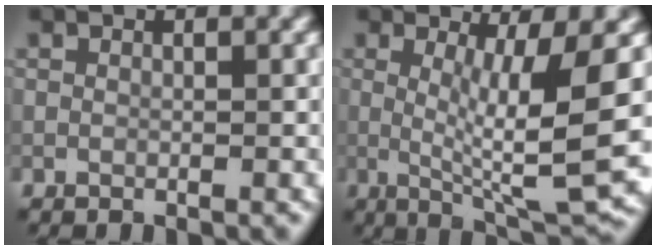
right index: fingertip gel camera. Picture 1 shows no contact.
{"total": 10.2, "force": [0.2, 1.9, 10.0], "torque": [-0.149, -0.012, 0.008]}